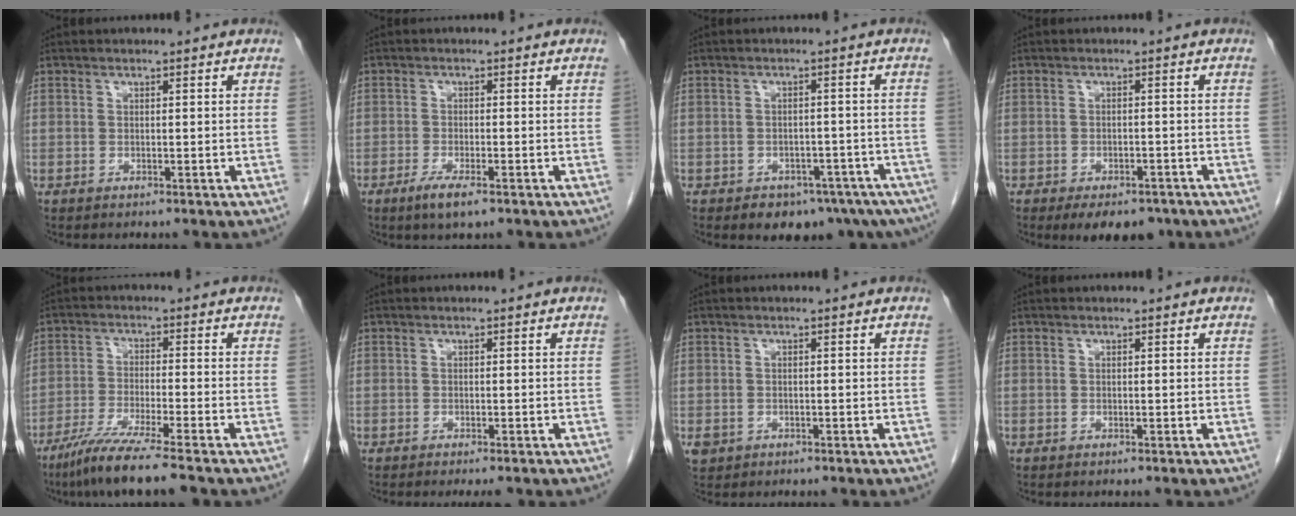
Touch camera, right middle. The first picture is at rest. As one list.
[{"total": 3.7, "force": [-2.2, 0.6, 2.8], "torque": [-0.055, -0.006, -0.039]}, {"total": 10.6, "force": [-7.7, 5.8, 4.3], "torque": [-0.034, 0.006, -0.094]}, {"total": 8.3, "force": [-6.2, 3.9, 3.9], "torque": [-0.042, 0.002, -0.084]}, {"total": 9.2, "force": [-7.1, -0.9, 5.8], "torque": [-0.097, -0.030, -0.125]}, {"total": 2.1, "force": [-1.7, 0.4, 1.1], "torque": [-0.012, -0.006, -0.020]}, {"total": 1.7, "force": [-0.7, 1.5, 0.6], "torque": [-0.013, 0.003, -0.005]}, {"total": 0.0}]